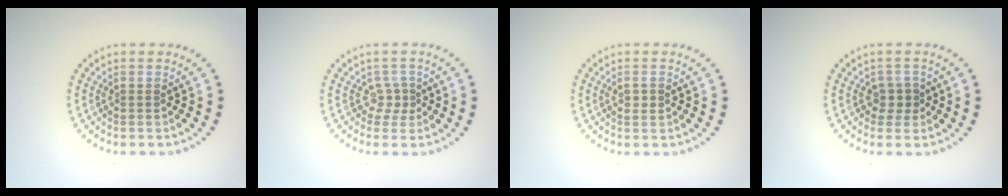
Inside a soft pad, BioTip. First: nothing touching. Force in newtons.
{"total": 1.6, "press": 1.0, "slide": 1.2}
{"total": 1.1, "press": 1.1, "slide": 0.2}
{"total": 1.6, "press": 1.4, "slide": 0.9}